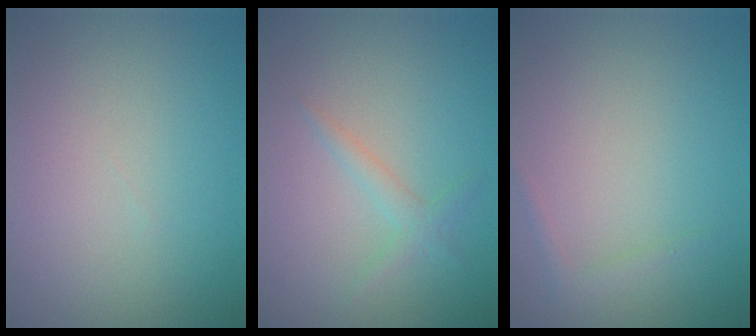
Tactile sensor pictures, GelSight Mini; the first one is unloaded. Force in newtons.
{"total": 1.4, "press": 1.4, "slide": 0.1}
{"total": 0.7, "press": 0.7, "slide": 0.1}